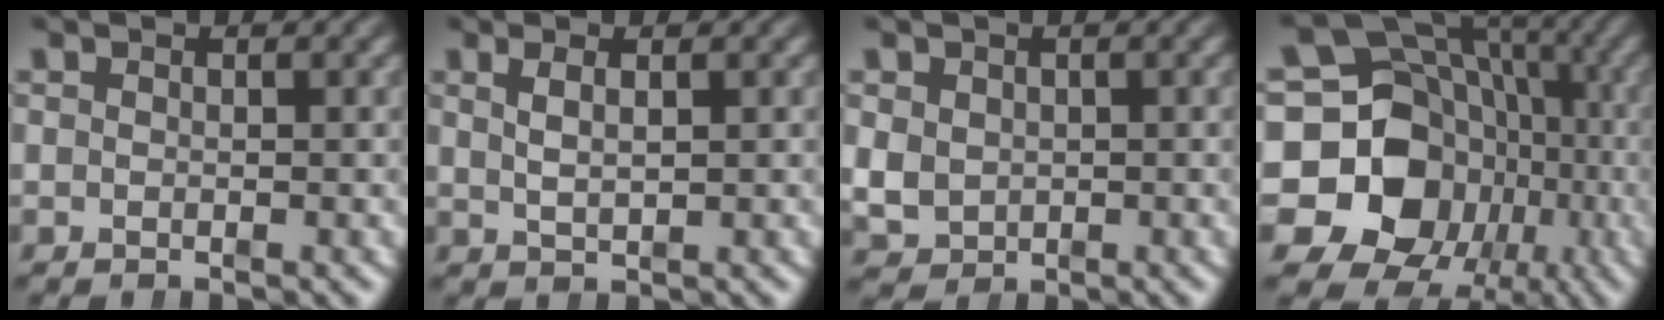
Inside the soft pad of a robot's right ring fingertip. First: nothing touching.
{"total": 1.5, "force": [0.7, -0.3, 1.3], "torque": [-0.019, -0.001, 0.024]}
{"total": 3.6, "force": [-0.3, 3.3, 1.5], "torque": [-0.041, -0.025, 0.011]}
{"total": 19.1, "force": [-3.2, 15.9, 10.1], "torque": [-0.196, -0.077, -0.034]}